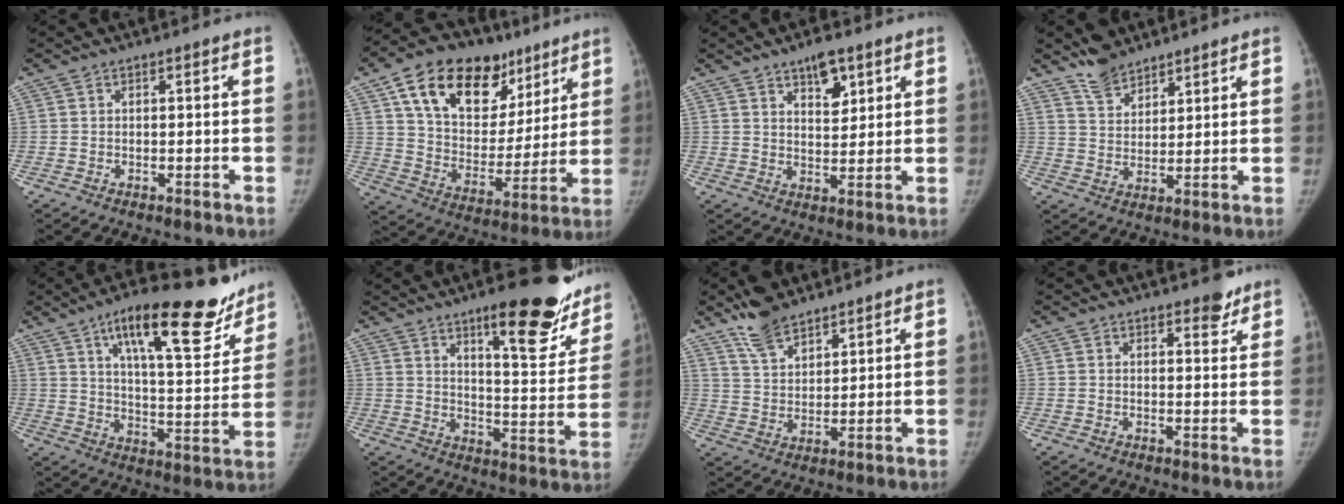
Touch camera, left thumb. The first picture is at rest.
{"total": 23.7, "force": [12.9, 14.7, 13.5], "torque": [-0.177, -0.019, 0.218]}
{"total": 6.1, "force": [3.7, 2.8, 4.0], "torque": [-0.037, -0.024, 0.058]}
{"total": 6.4, "force": [5.6, 2.8, 1.6], "torque": [-0.011, -0.037, 0.109]}
{"total": 22.2, "force": [14.6, 7.0, 15.2], "torque": [-0.178, -0.058, 0.222]}
{"total": 20.8, "force": [13.3, 6.0, 14.8], "torque": [-0.146, -0.081, 0.186]}
{"total": 8.5, "force": [6.9, 3.4, 3.5], "torque": [-0.047, -0.034, 0.137]}
{"total": 3.3, "force": [2.6, 1.4, 1.6], "torque": [-0.003, -0.017, 0.033]}